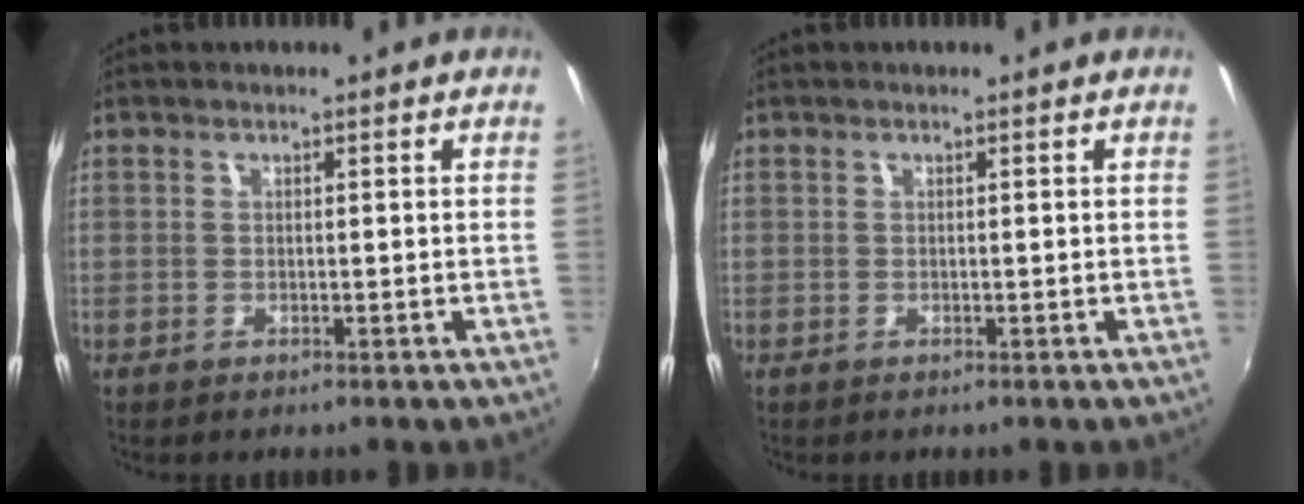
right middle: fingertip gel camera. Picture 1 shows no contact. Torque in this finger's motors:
{"motor_torque": [0.01, -0.01, 0.00, 0.00]}